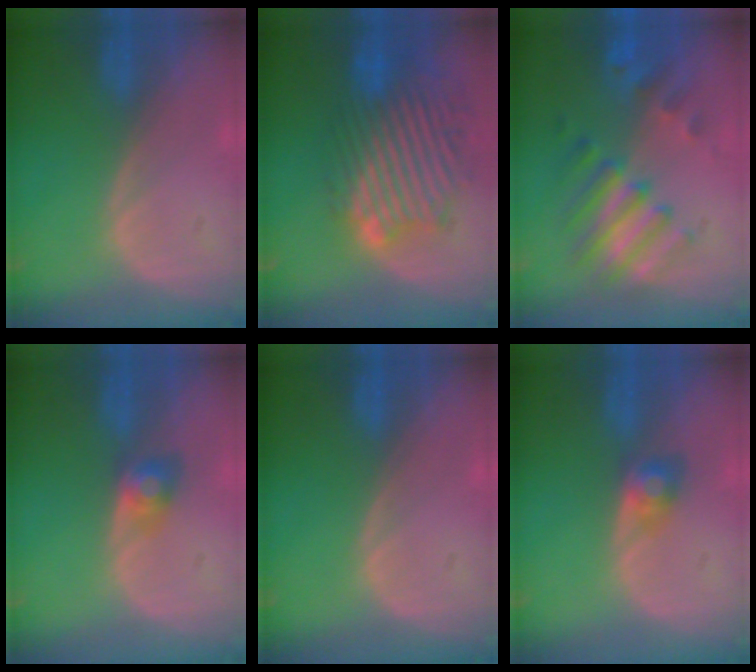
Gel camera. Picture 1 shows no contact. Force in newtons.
{"total": 12.3, "press": 11.0, "slide": 5.5}
{"total": 7.9, "press": 7.6, "slide": 1.9}
{"total": 2.9, "press": 2.8, "slide": 0.1}
{"total": 0.0}
{"total": 2.7, "press": 2.7, "slide": 0.1}